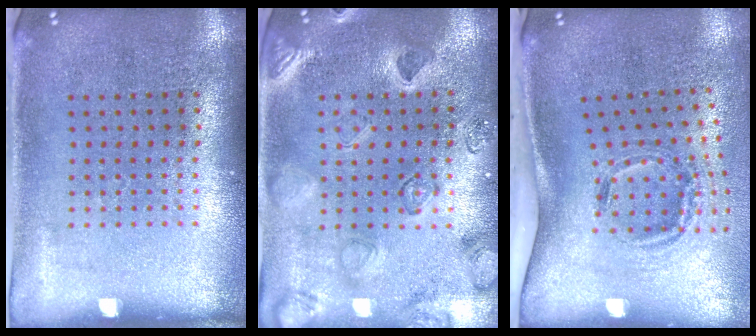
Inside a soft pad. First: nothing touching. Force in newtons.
{"total": 2.3, "press": 2.3, "slide": 0.6}
{"total": 1.7, "press": 1.2, "slide": 1.3}